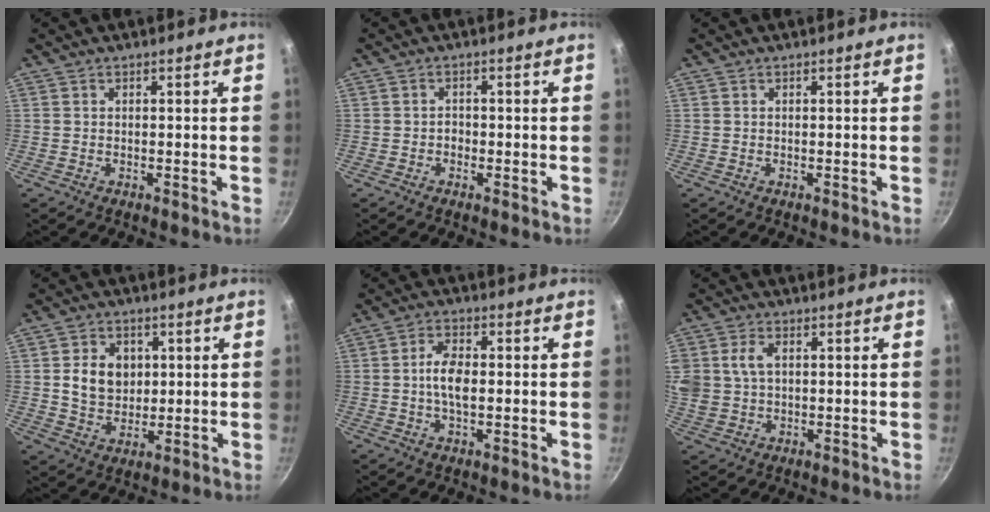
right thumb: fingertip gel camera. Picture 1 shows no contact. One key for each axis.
{"total": 1.5, "fx": -0.6, "fy": 1.1, "fz": 0.7, "tx": -0.008, "ty": 0.005, "tz": -0.011}
{"total": 0.0}
{"total": 8.7, "fx": 1.4, "fy": 6.9, "fz": 5.1, "tx": -0.059, "ty": -0.007, "tz": 0.026}
{"total": 6.1, "fx": -0.1, "fy": 3.0, "fz": 5.3, "tx": -0.102, "ty": 0.010, "tz": -0.009}
{"total": 9.6, "fx": 2.0, "fy": 7.3, "fz": 5.9, "tx": -0.126, "ty": 0.011, "tz": 0.039}